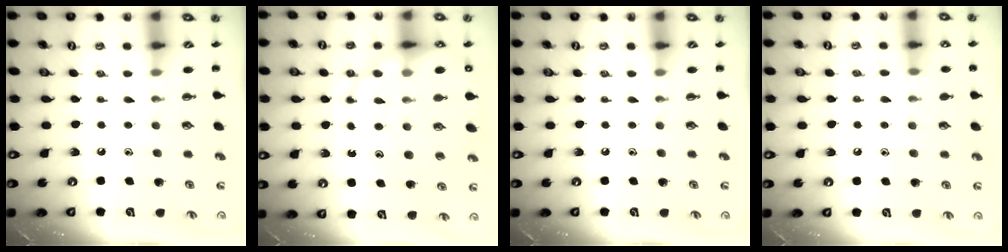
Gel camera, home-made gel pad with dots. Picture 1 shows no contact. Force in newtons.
{"total": 15.1, "press": 14.9, "slide": 2.3}
{"total": 0.0}
{"total": 7.2, "press": 6.9, "slide": 2.0}